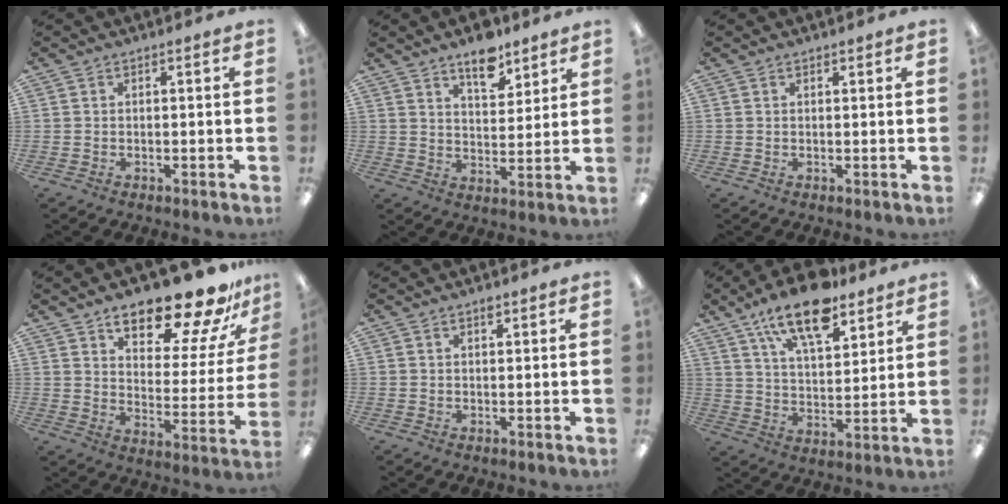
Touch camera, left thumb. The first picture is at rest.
{"total": 9.1, "force": [7.0, 4.0, 4.3], "torque": [-0.047, -0.045, 0.117]}
{"total": 0.5, "force": [0.4, 0.2, 0.2], "torque": [-0.004, 0.001, 0.008]}
{"total": 20.2, "force": [16.2, 6.0, 10.4], "torque": [-0.152, -0.116, 0.266]}
{"total": 1.3, "force": [1.0, 0.5, 0.7], "torque": [-0.008, -0.003, 0.016]}
{"total": 15.8, "force": [11.3, 6.4, 9.0], "torque": [-0.153, -0.051, 0.195]}